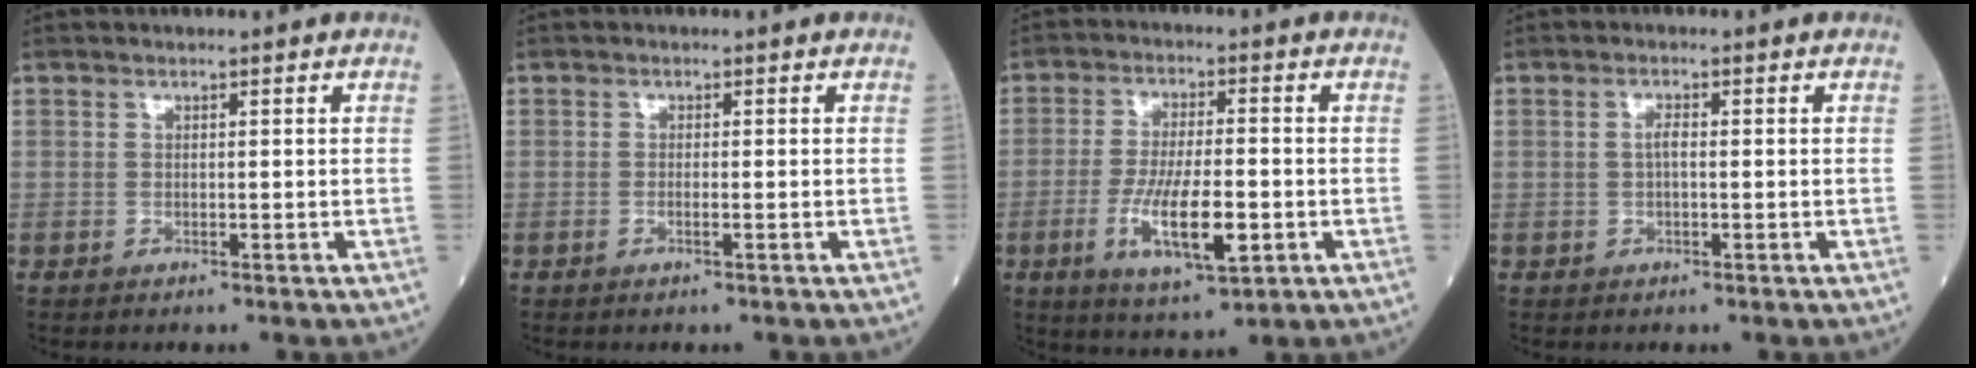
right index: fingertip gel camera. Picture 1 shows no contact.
{"total": 0.9, "force": [-0.4, -0.1, 0.8], "torque": [-0.017, -0.001, -0.008]}
{"total": 10.0, "force": [-2.8, 2.2, 9.4], "torque": [-0.178, -0.012, -0.046]}
{"total": 1.4, "force": [-0.1, 0.4, 1.4], "torque": [-0.028, 0.004, -0.003]}